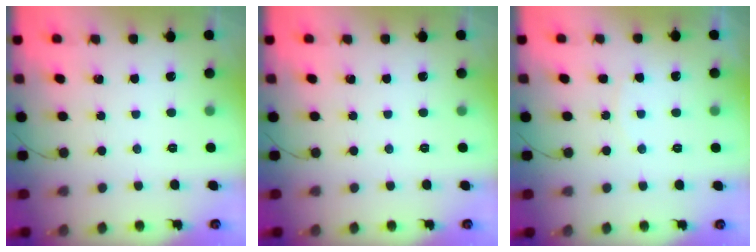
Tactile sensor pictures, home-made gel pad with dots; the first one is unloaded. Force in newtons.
{"total": 0.0}
{"total": 3.3, "press": 3.3, "slide": 0.6}